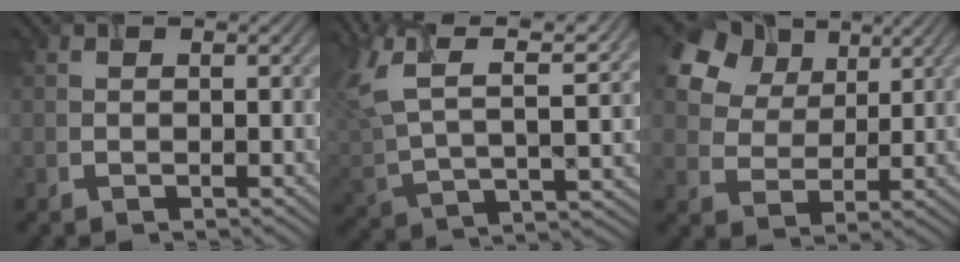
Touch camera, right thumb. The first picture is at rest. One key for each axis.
{"total": 13.0, "fx": 6.7, "fy": 5.9, "fz": 9.4, "tx": -0.218, "ty": 0.018, "tz": 0.121}
{"total": 11.1, "fx": 5.3, "fy": 7.7, "fz": 5.9, "tx": -0.143, "ty": 0.028, "tz": 0.092}